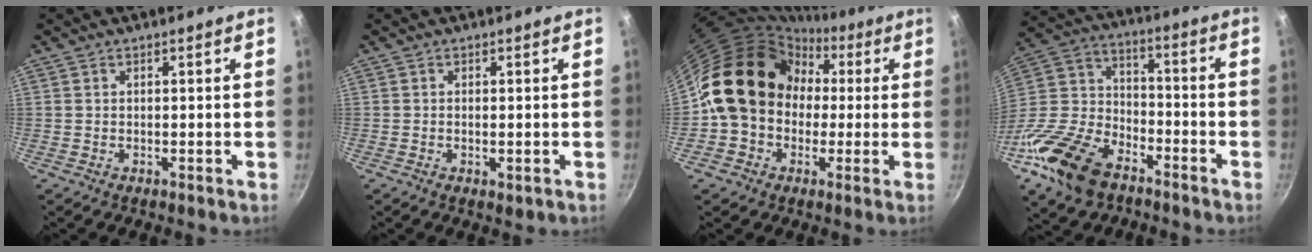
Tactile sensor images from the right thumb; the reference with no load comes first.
{"total": 1.5, "force": [-0.4, 0.5, 1.4], "torque": [-0.024, -0.005, -0.006]}
{"total": 18.0, "force": [0.5, 15.4, 9.3], "torque": [-0.125, 0.056, -0.002]}
{"total": 3.0, "force": [-1.8, 1.6, 1.7], "torque": [-0.040, 0.014, -0.036]}